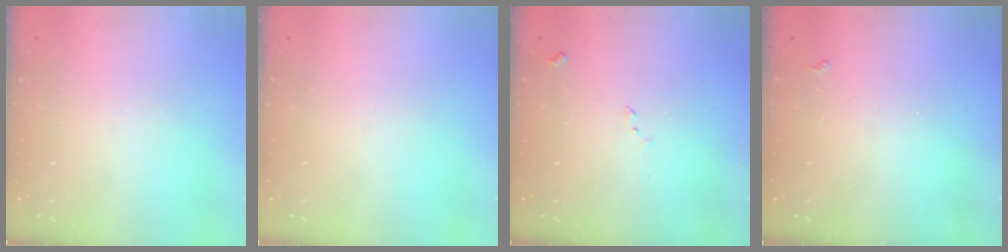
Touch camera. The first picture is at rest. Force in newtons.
{"total": 0.0}
{"total": 8.2, "press": 8.1, "slide": 1.0}
{"total": 2.9, "press": 2.9, "slide": 0.5}